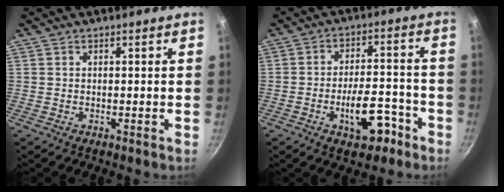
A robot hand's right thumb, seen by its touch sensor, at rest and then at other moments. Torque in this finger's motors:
{"motor_torque": [2.80, 2.21, 1.06, -0.42, 0.30]}